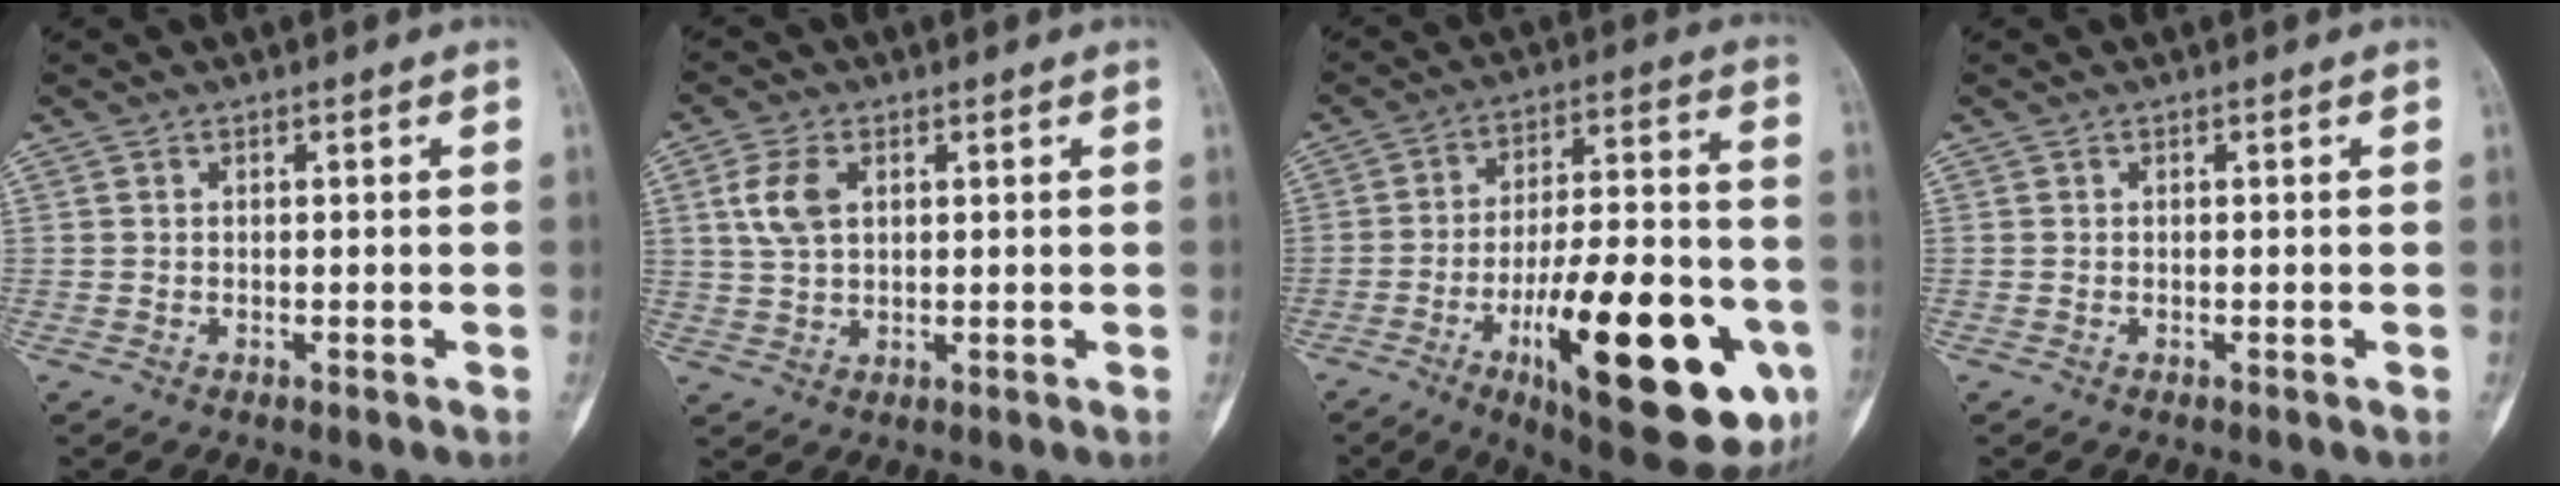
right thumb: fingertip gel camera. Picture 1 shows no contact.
{"total": 5.9, "force": [1.8, 3.6, 4.4], "torque": [-0.092, 0.003, 0.036]}
{"total": 28.0, "force": [-9.9, 9.3, 24.5], "torque": [-0.329, 0.025, -0.136]}
{"total": 0.0}